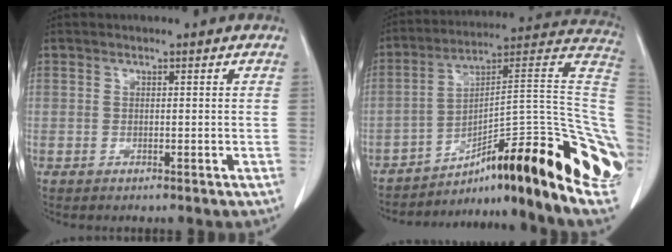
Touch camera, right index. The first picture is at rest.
{"total": 31.5, "force": [-14.8, 4.2, 27.5], "torque": [-0.273, 0.022, -0.219]}